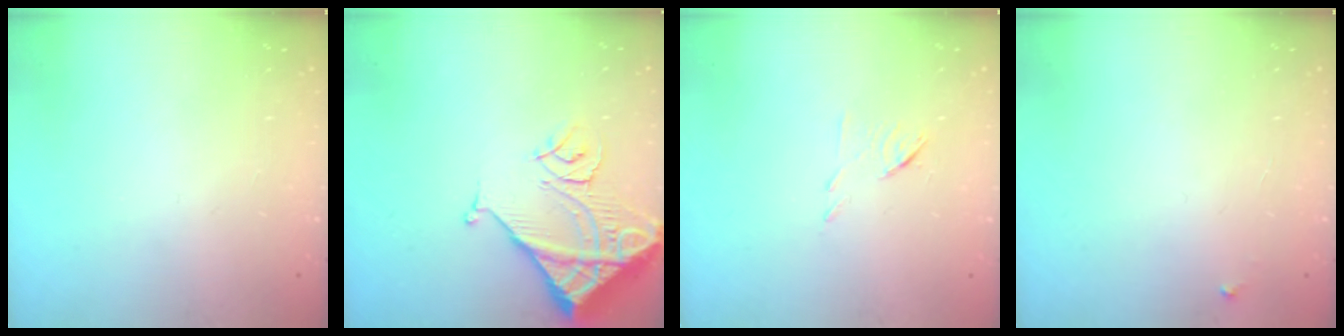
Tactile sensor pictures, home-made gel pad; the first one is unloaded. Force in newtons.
{"total": 12.1, "press": 12.0, "slide": 1.6}
{"total": 6.0, "press": 6.0, "slide": 0.7}
{"total": 2.2, "press": 2.2, "slide": 0.1}